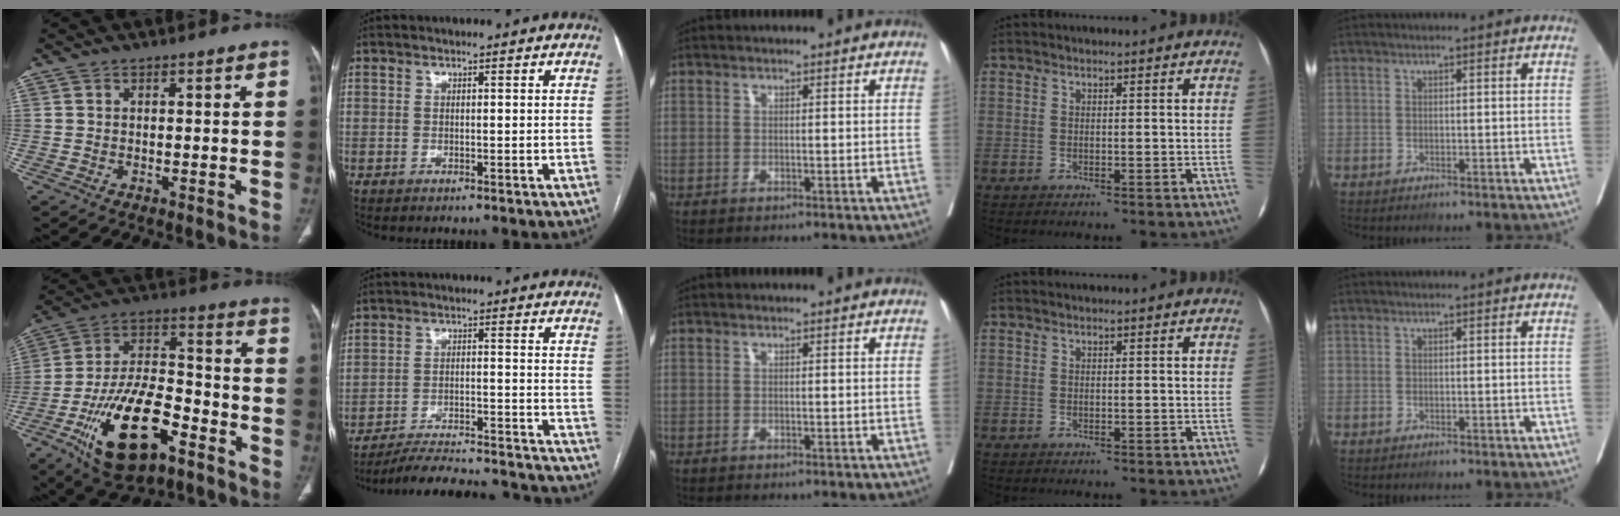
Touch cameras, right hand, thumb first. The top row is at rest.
{"thumb": {"total": 21.2, "force": [-10.1, 10.0, 15.8], "torque": [-0.275, 0.061, -0.168]}, "index": {"total": 24.4, "force": [-23.1, 3.0, 7.4], "torque": [-0.077, -0.014, -0.306]}}